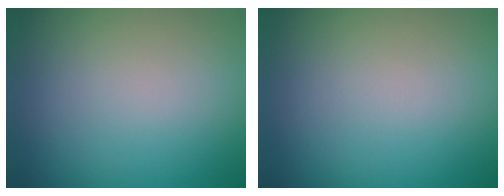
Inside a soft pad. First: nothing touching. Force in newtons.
{"total": 0.0}